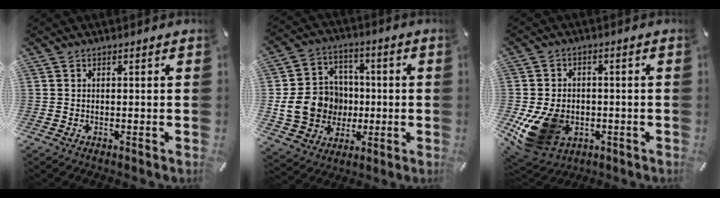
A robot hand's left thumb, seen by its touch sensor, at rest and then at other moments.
{"total": 14.2, "force": [-1.7, 13.0, 5.4], "torque": [-0.112, 0.022, -0.019]}
{"total": 13.3, "force": [-3.9, 10.3, 7.5], "torque": [-0.167, 0.017, -0.064]}